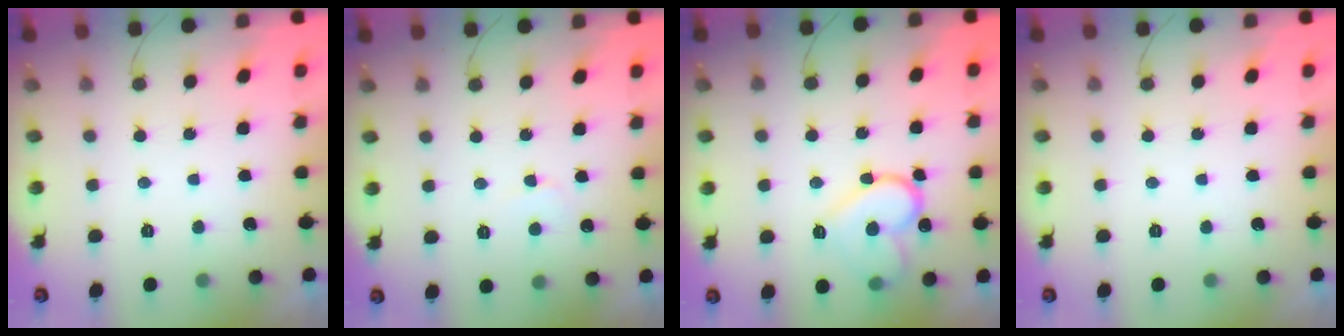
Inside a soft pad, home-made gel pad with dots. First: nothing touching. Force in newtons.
{"total": 3.6, "press": 3.6, "slide": 0.3}
{"total": 14.0, "press": 13.9, "slide": 1.5}
{"total": 0.0}